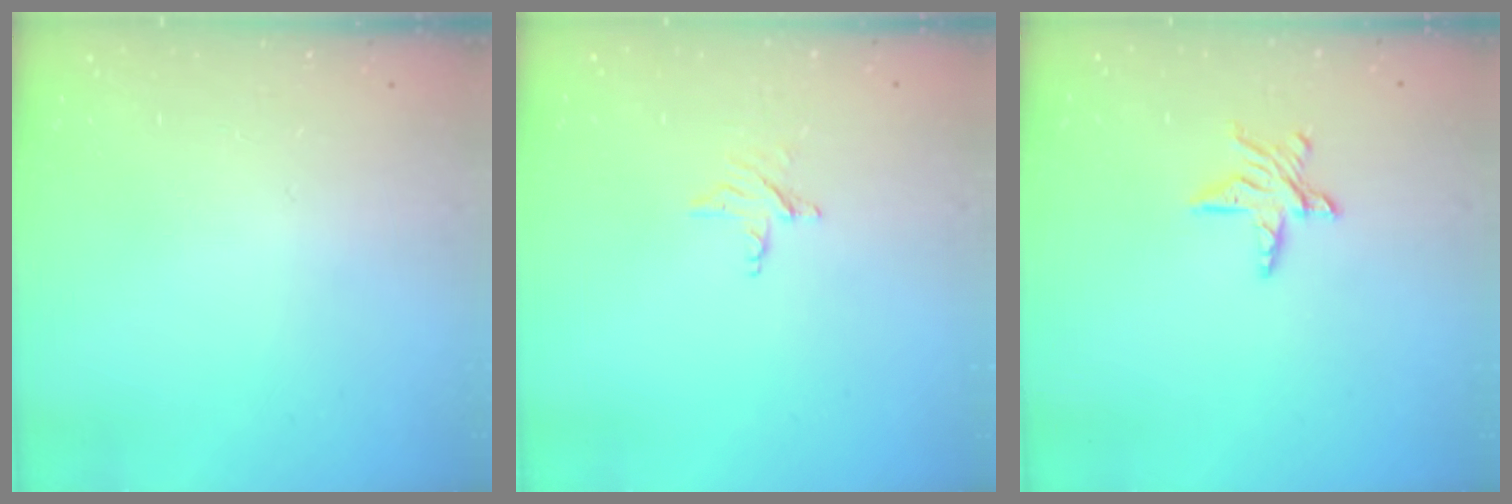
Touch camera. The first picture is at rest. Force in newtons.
{"total": 3.8, "press": 3.8, "slide": 0.3}
{"total": 7.0, "press": 7.0, "slide": 0.2}